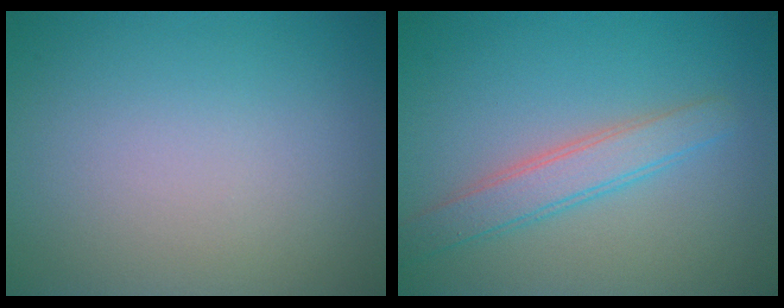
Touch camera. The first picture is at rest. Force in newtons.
{"total": 3.0, "press": 3.0, "slide": 0.1}